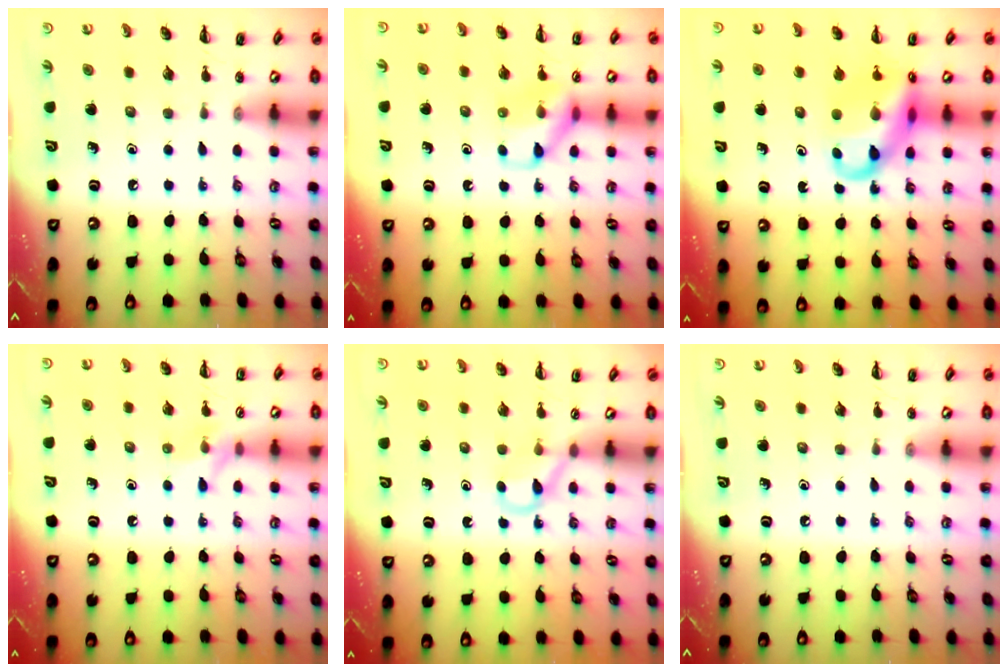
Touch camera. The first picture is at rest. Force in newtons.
{"total": 9.6, "press": 9.6, "slide": 0.3}
{"total": 15.1, "press": 14.7, "slide": 3.4}
{"total": 6.4, "press": 6.4, "slide": 0.9}
{"total": 3.0, "press": 2.8, "slide": 1.1}
{"total": 0.0}